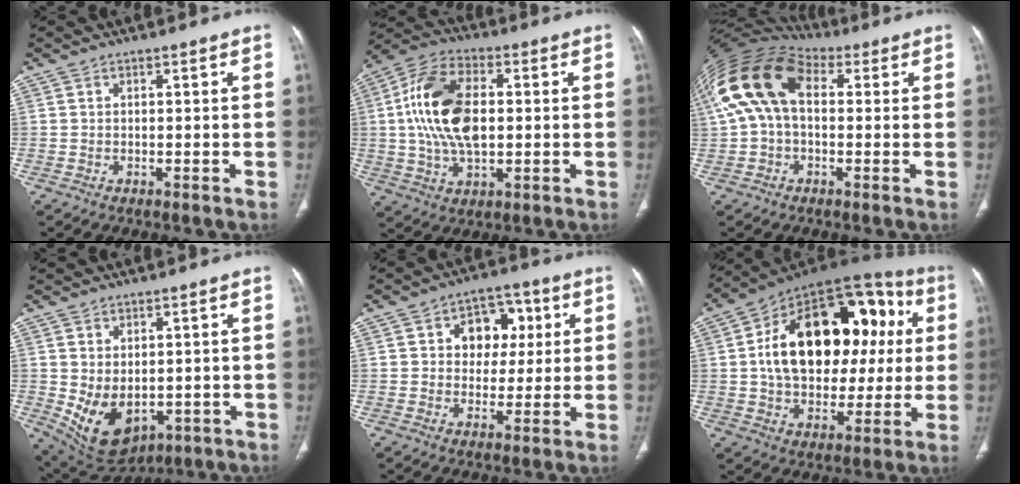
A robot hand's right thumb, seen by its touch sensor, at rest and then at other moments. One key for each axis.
{"total": 17.2, "fx": 1.2, "fy": 9.8, "fz": 14.1, "tx": -0.271, "ty": 0.018, "tz": 0.020}
{"total": 17.0, "fx": 3.3, "fy": 10.5, "fz": 12.9, "tx": -0.261, "ty": 0.049, "tz": 0.054}
{"total": 10.2, "fx": -1.2, "fy": 6.8, "fz": 7.5, "tx": -0.116, "ty": -0.009, "tz": 0.012}
{"total": 10.0, "fx": 2.4, "fy": 7.6, "fz": 6.0, "tx": -0.034, "ty": 0.006, "tz": 0.033}
{"total": 28.8, "fx": 4.1, "fy": 18.0, "fz": 22.1, "tx": -0.322, "ty": 0.039, "tz": 0.064}